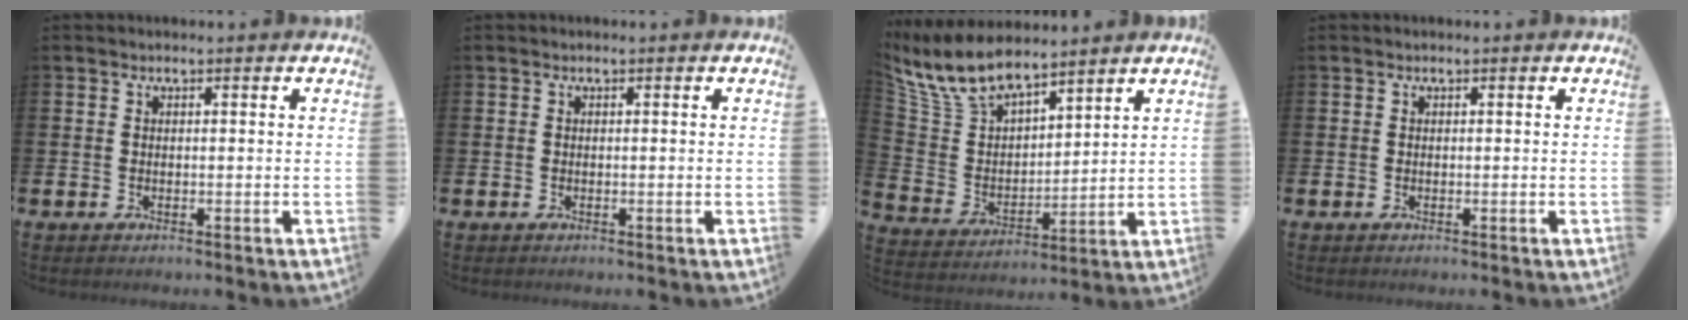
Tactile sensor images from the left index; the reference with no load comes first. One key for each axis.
{"total": 0.0}
{"total": 9.6, "fx": 8.5, "fy": 3.1, "fz": 3.2, "tx": -0.108, "ty": -0.039, "tz": 0.160}
{"total": 0.0}